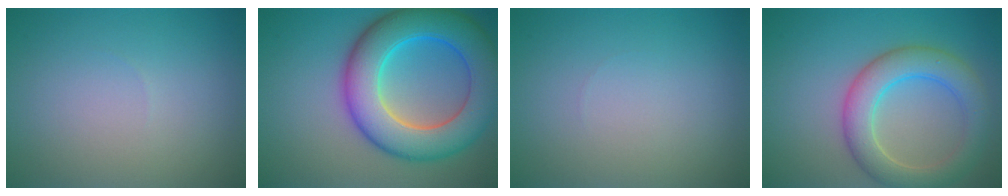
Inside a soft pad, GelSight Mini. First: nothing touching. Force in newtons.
{"total": 10.8, "press": 10.8, "slide": 0.5}
{"total": 0.0}
{"total": 5.7, "press": 5.7, "slide": 0.4}